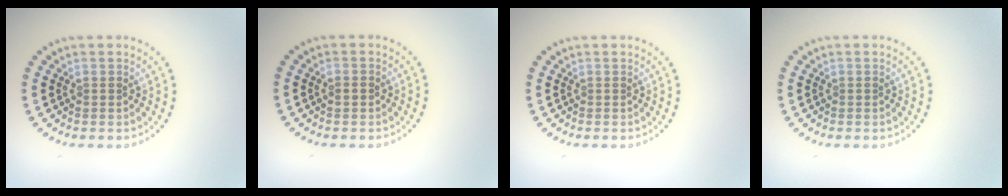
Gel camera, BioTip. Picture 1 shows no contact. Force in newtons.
{"total": 1.1, "press": 1.1, "slide": 0.1}
{"total": 0.0}
{"total": 0.0}